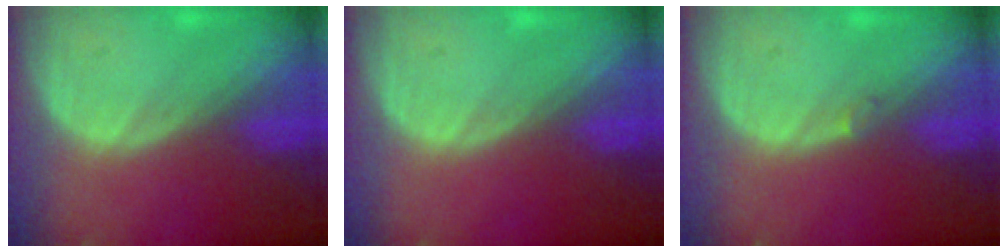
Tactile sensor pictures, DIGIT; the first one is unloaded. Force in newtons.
{"total": 0.0}
{"total": 0.6, "press": 0.5, "slide": 0.3}